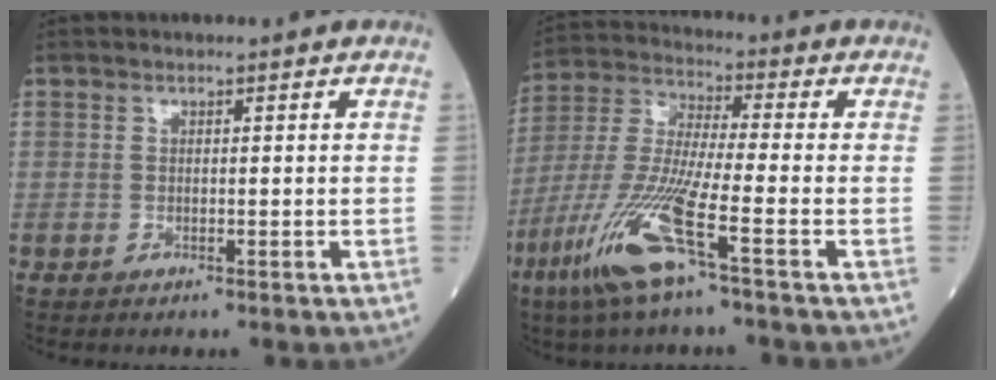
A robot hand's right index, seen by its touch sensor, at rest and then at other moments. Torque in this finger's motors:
{"motor_torque": [1.11, -1.03, 0.33, 0.21]}